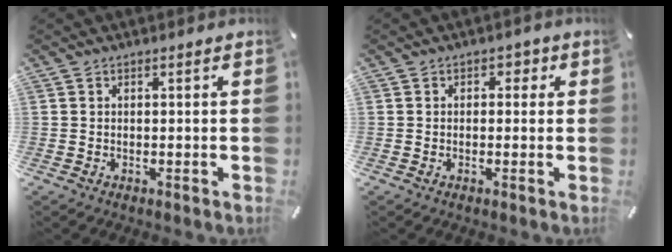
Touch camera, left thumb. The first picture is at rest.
{"total": 1.8, "force": [-0.1, 1.4, 1.1], "torque": [-0.008, 0.002, -0.008]}